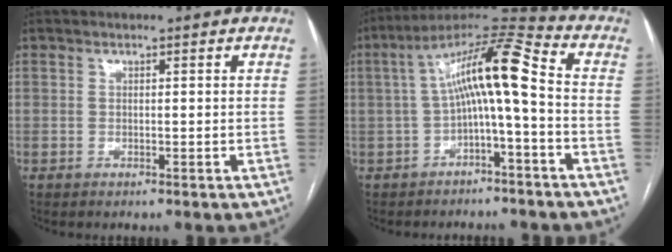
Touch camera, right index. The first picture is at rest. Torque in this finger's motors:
{"motor_torque": [1.95, 0.07, 0.87, 0.21]}